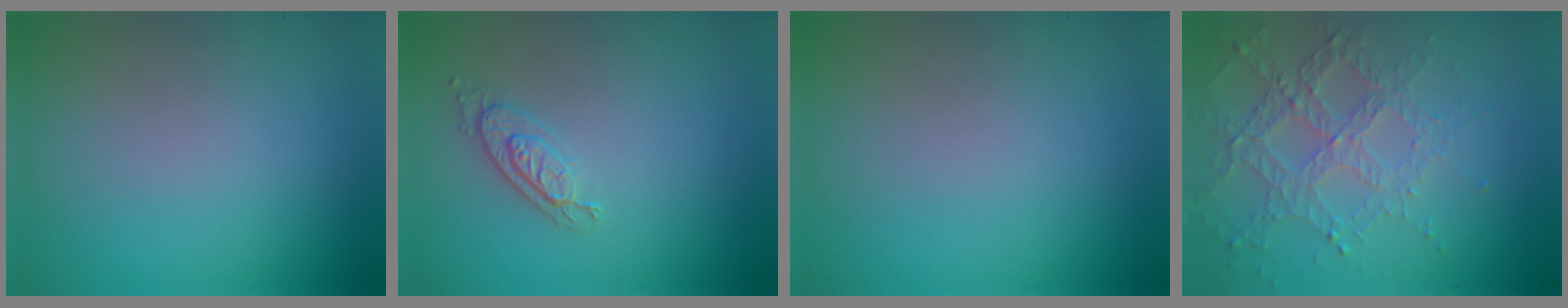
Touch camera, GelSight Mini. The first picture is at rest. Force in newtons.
{"total": 2.0, "press": 1.8, "slide": 0.9}
{"total": 0.0}
{"total": 4.5, "press": 3.3, "slide": 3.1}